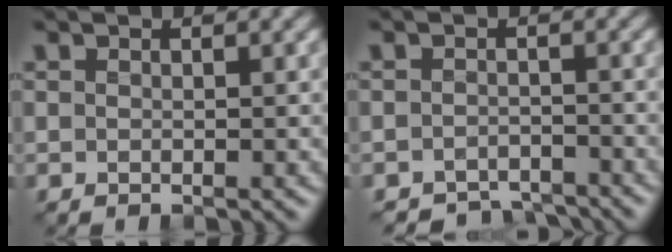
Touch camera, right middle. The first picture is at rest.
{"total": 3.1, "force": [-3.0, 0.7, 0.2], "torque": [0.004, -0.002, -0.053]}